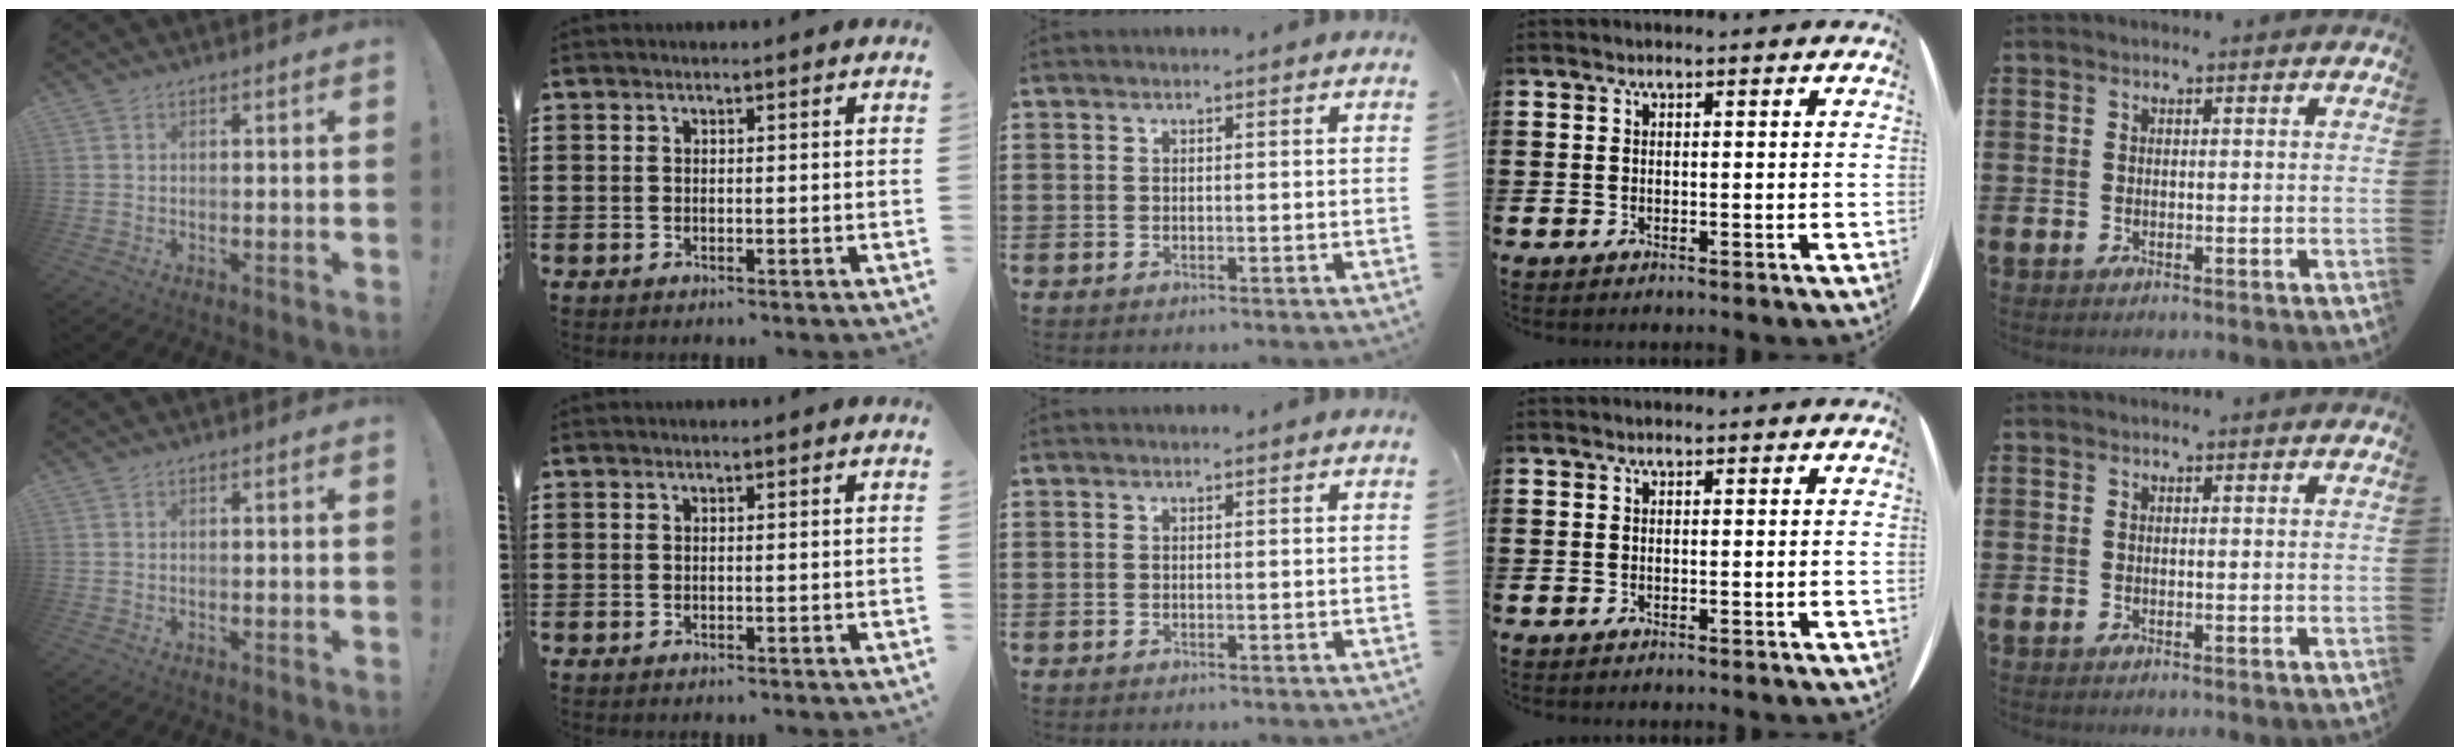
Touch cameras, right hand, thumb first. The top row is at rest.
{}